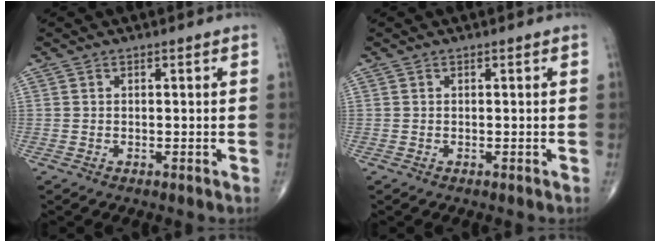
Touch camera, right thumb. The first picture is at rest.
{"total": 0.0}